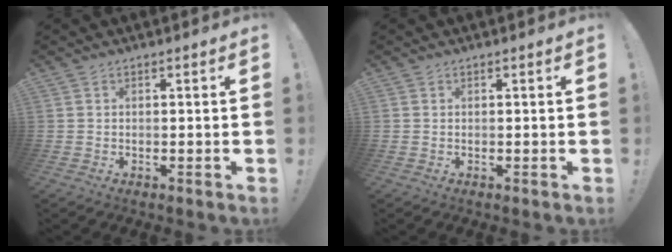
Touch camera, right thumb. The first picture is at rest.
{"total": 0.0}